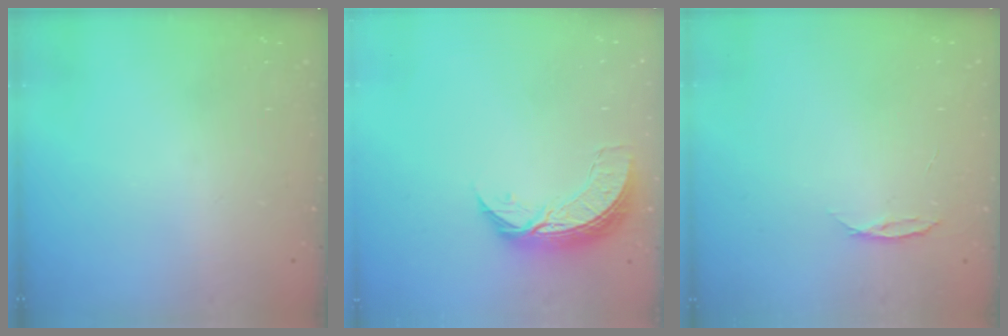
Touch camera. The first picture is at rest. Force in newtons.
{"total": 8.6, "press": 8.6, "slide": 0.6}
{"total": 4.0, "press": 4.0, "slide": 0.4}